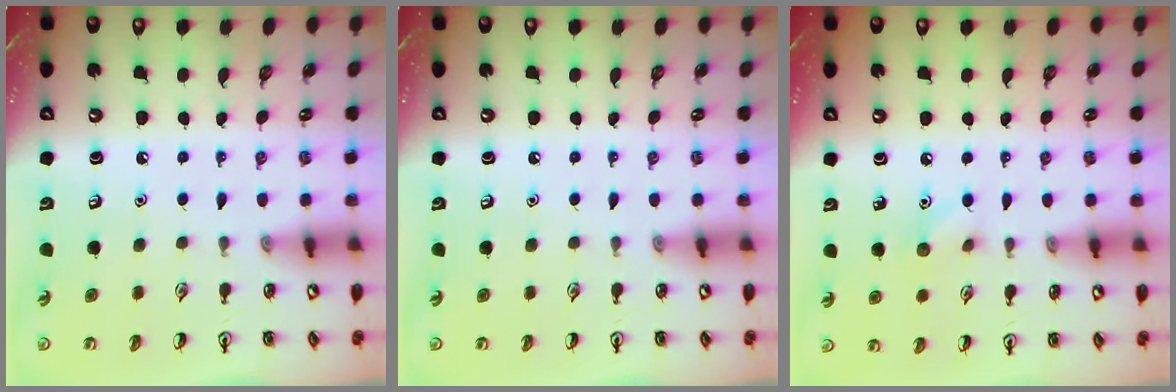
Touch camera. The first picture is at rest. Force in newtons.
{"total": 0.0}
{"total": 5.9, "press": 5.6, "slide": 1.6}